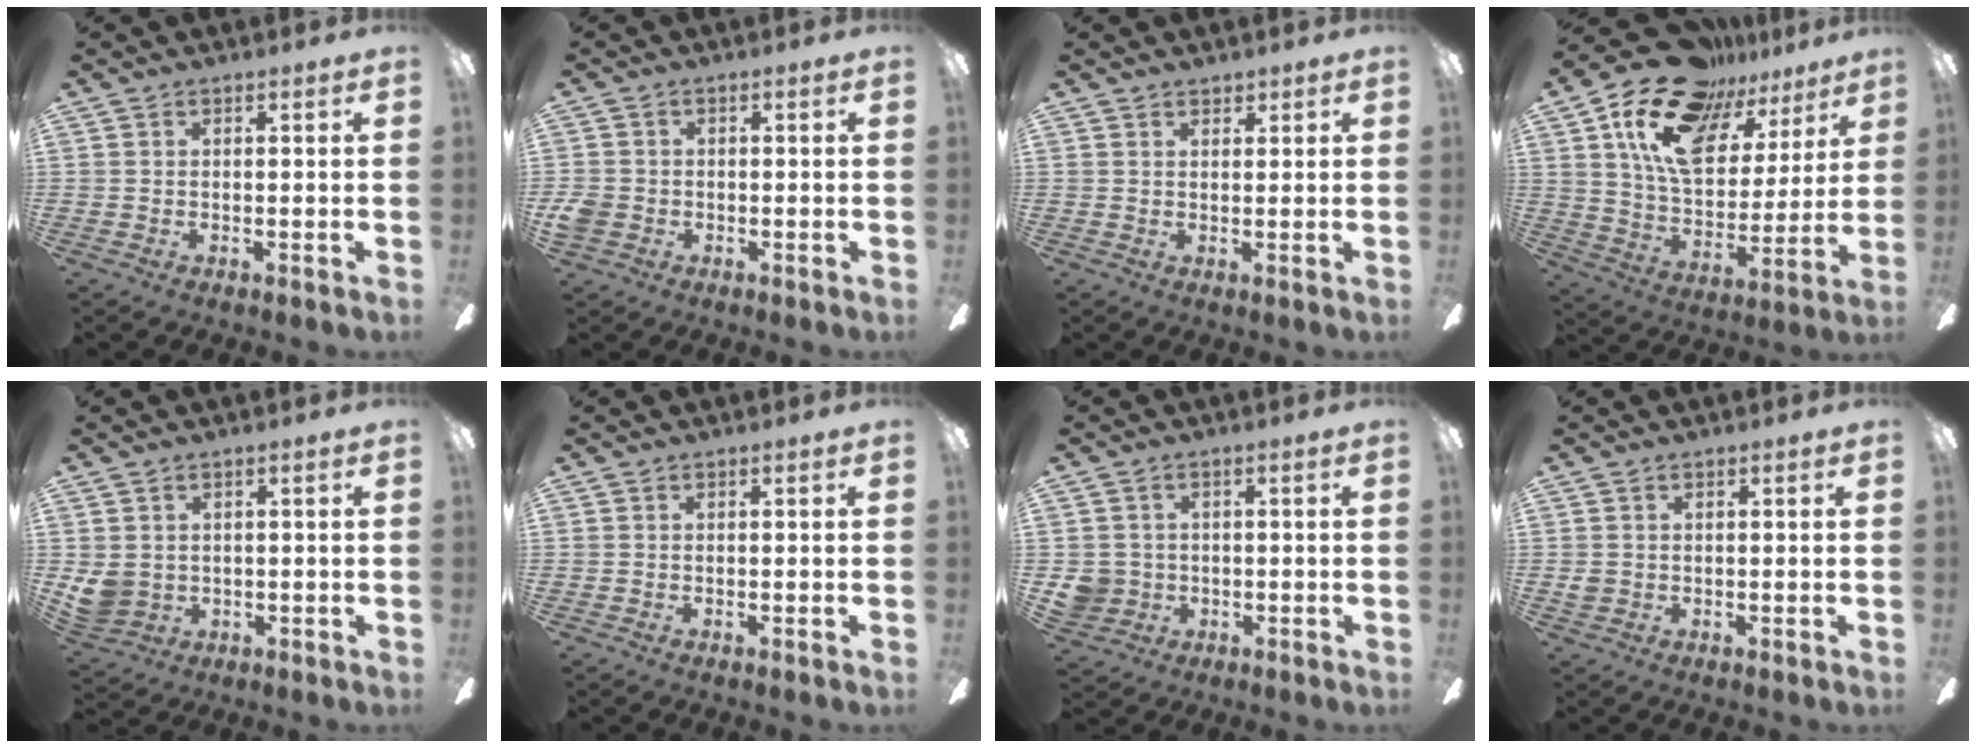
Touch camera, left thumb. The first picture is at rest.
{"total": 3.2, "force": [-1.0, 2.7, 1.4], "torque": [-0.029, 0.006, -0.018]}
{"total": 1.6, "force": [1.4, 0.8, 0.3], "torque": [0.002, -0.004, 0.025]}
{"total": 20.6, "force": [12.9, 10.8, 11.9], "torque": [-0.220, -0.068, 0.229]}
{"total": 5.1, "force": [1.2, 4.5, 2.0], "torque": [-0.041, -0.006, 0.024]}
{"total": 0.0}
{"total": 5.1, "force": [-0.4, 5.0, 1.2], "torque": [-0.037, 0.009, -0.005]}
{"total": 1.4, "force": [0.3, 1.2, 0.5], "torque": [-0.011, 0.004, 0.005]}